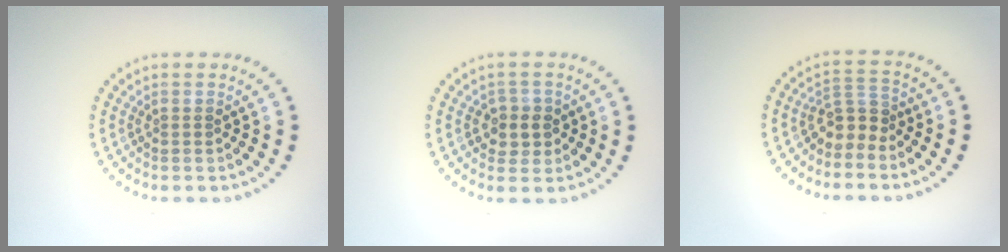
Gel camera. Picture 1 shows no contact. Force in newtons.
{"total": 2.3, "press": 2.2, "slide": 0.7}
{"total": 2.6, "press": 1.9, "slide": 1.8}